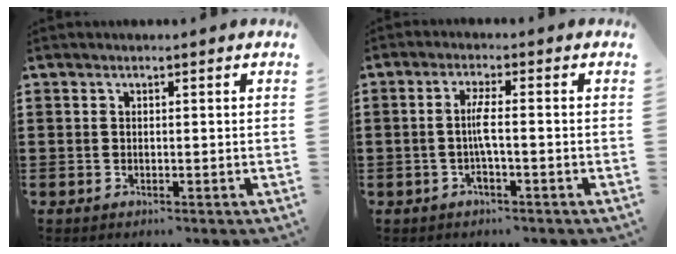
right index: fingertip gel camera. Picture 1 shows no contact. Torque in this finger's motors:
{"motor_torque": [2.14, 0.00, 0.27, 0.12]}